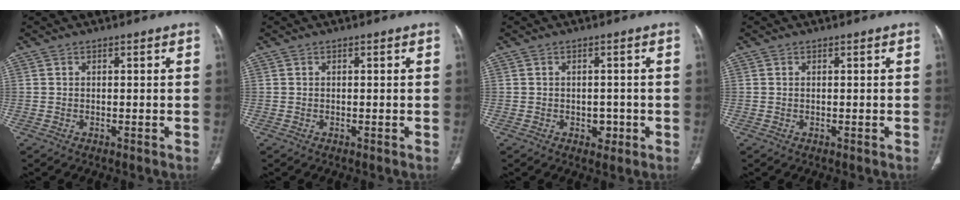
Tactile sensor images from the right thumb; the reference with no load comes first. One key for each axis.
{"total": 0.0}
{"total": 2.4, "fx": -0.8, "fy": 1.9, "fz": 1.3, "tx": -0.003, "ty": 0.002, "tz": -0.008}
{"total": 0.0}